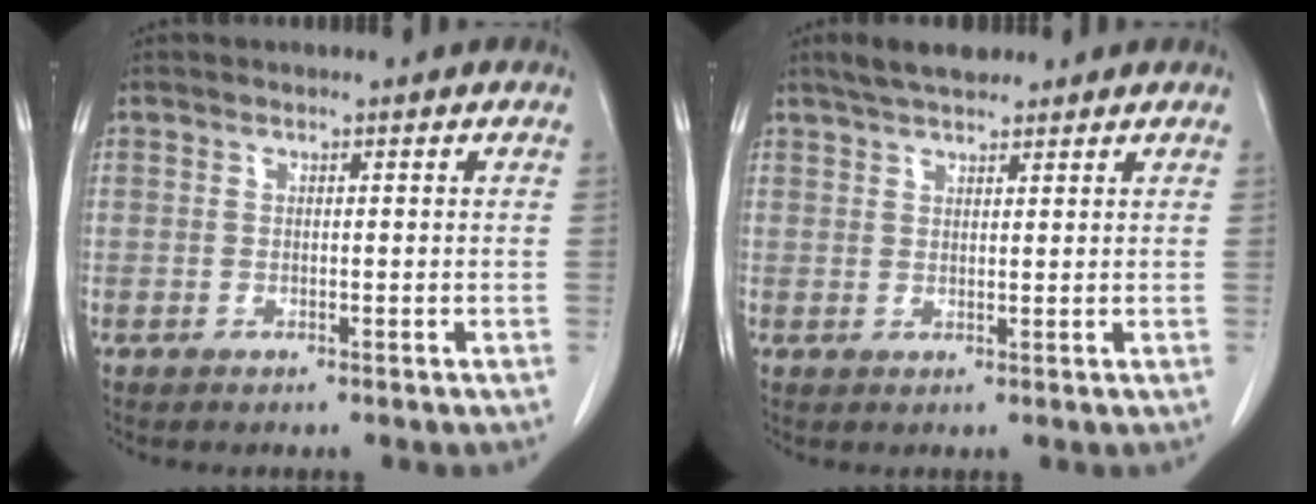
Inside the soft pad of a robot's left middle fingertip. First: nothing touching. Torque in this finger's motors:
{"motor_torque": [0.21, -0.19, -0.01, 0.01]}